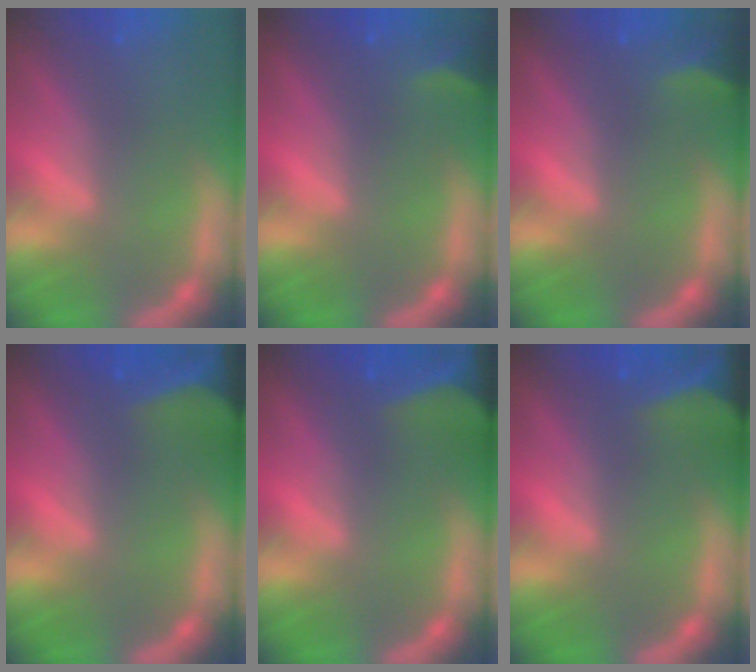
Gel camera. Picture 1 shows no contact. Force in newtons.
{"total": 2.4}
{"total": 2.9}
{"total": 10.0}
{"total": 10.0}
{"total": 8.9}